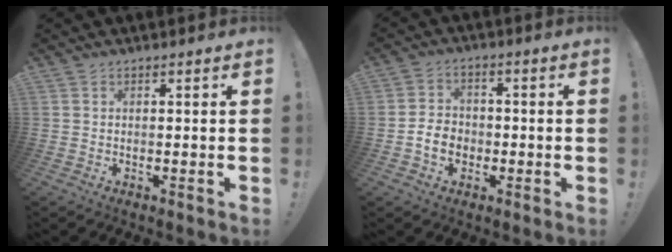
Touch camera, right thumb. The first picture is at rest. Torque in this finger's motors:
{"motor_torque": [0.60, 0.55, 0.22, 0.18, 0.02]}